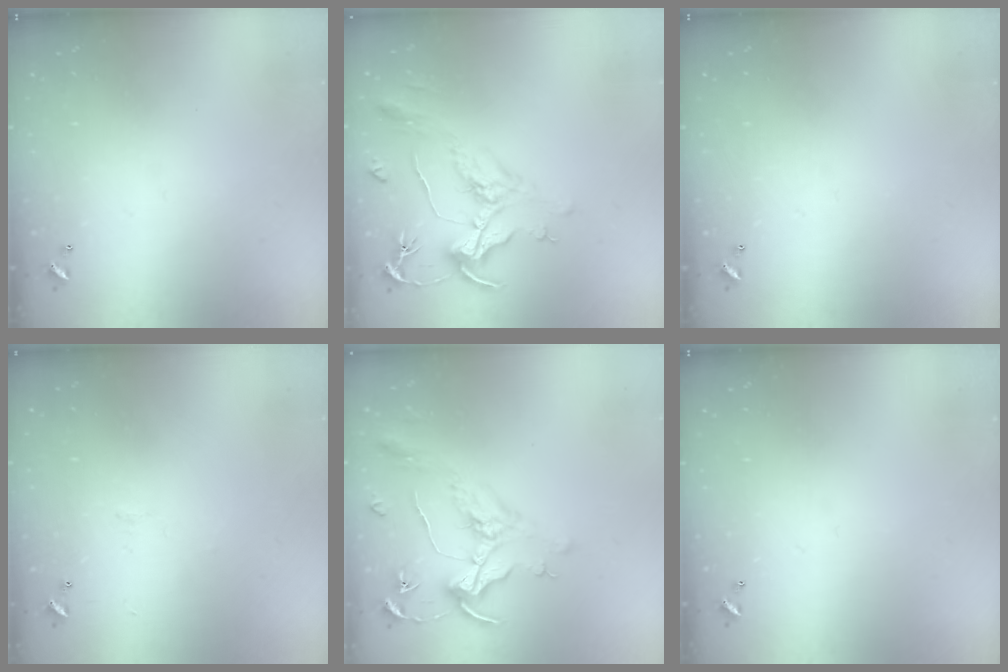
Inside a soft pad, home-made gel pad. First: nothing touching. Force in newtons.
{"total": 2.1, "press": 1.6, "slide": 1.3}
{"total": 0.0}
{"total": 0.6, "press": 0.4, "slide": 0.5}
{"total": 1.6, "press": 1.4, "slide": 0.7}
{"total": 0.0}